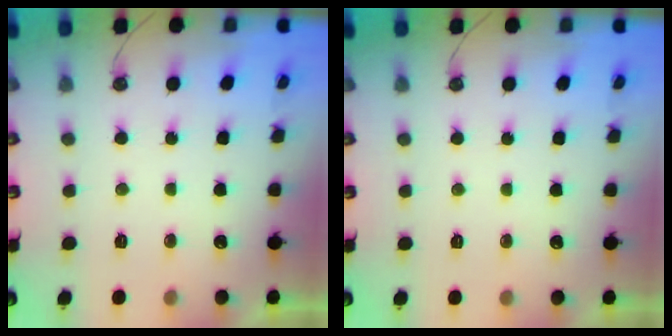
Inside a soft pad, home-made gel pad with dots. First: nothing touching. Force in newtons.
{"total": 0.0}